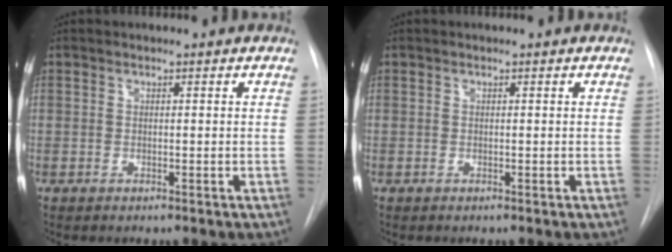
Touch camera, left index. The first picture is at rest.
{"total": 0.0}